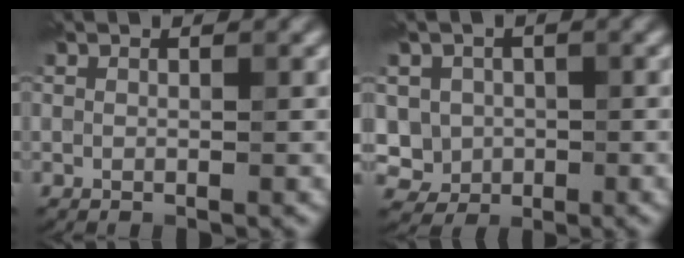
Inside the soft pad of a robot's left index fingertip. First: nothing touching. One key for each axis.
{"total": 3.8, "fx": -0.1, "fy": 3.7, "fz": 1.1, "tx": -0.007, "ty": 0.009, "tz": -0.014}